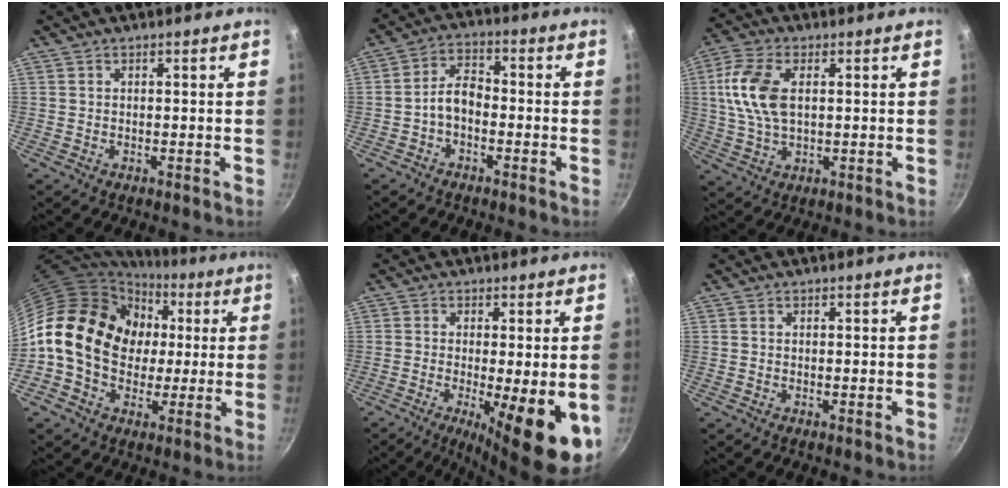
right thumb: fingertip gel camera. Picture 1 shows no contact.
{"total": 5.3, "force": [-1.9, 3.3, 3.8], "torque": [-0.059, 0.033, -0.041]}
{"total": 10.9, "force": [1.9, 6.1, 8.8], "torque": [-0.178, 0.008, 0.032]}
{"total": 19.9, "force": [2.3, 15.4, 12.3], "torque": [-0.182, 0.028, 0.034]}
{"total": 12.6, "force": [-3.6, 2.9, 11.7], "torque": [-0.171, -0.011, -0.047]}
{"total": 0.0}